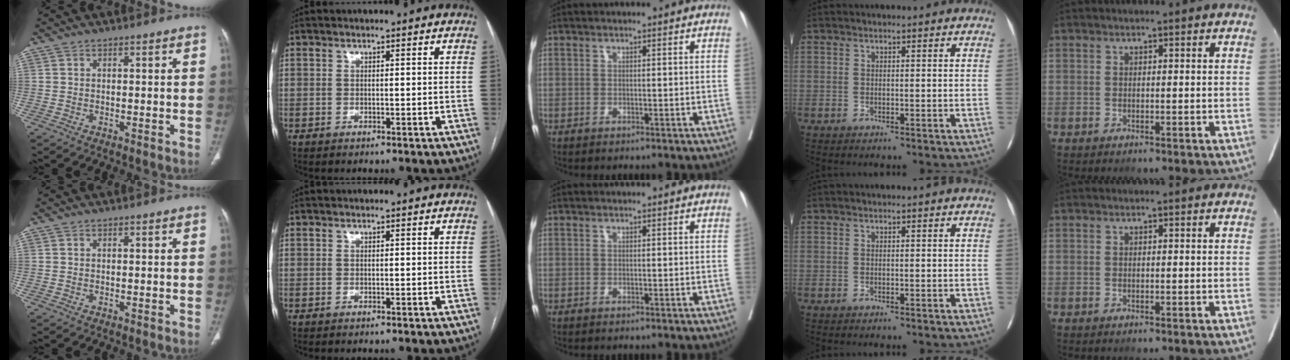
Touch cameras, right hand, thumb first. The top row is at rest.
{}